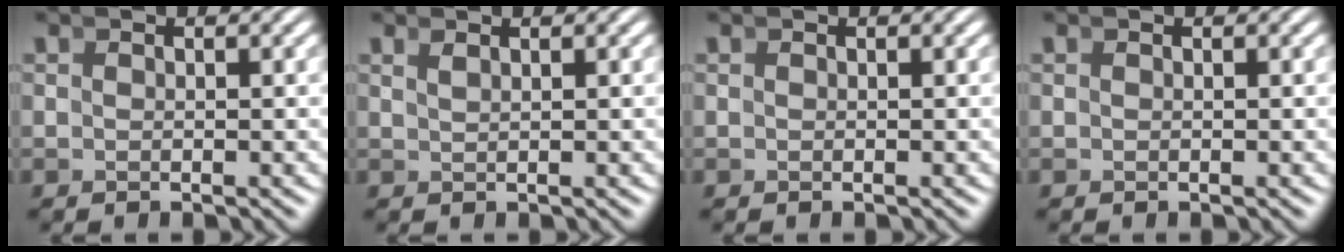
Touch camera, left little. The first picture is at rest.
{"total": 1.1, "force": [0.6, -1.0, 0.1], "torque": [0.009, 0.003, 0.016]}
{"total": 0.0}
{"total": 0.0}